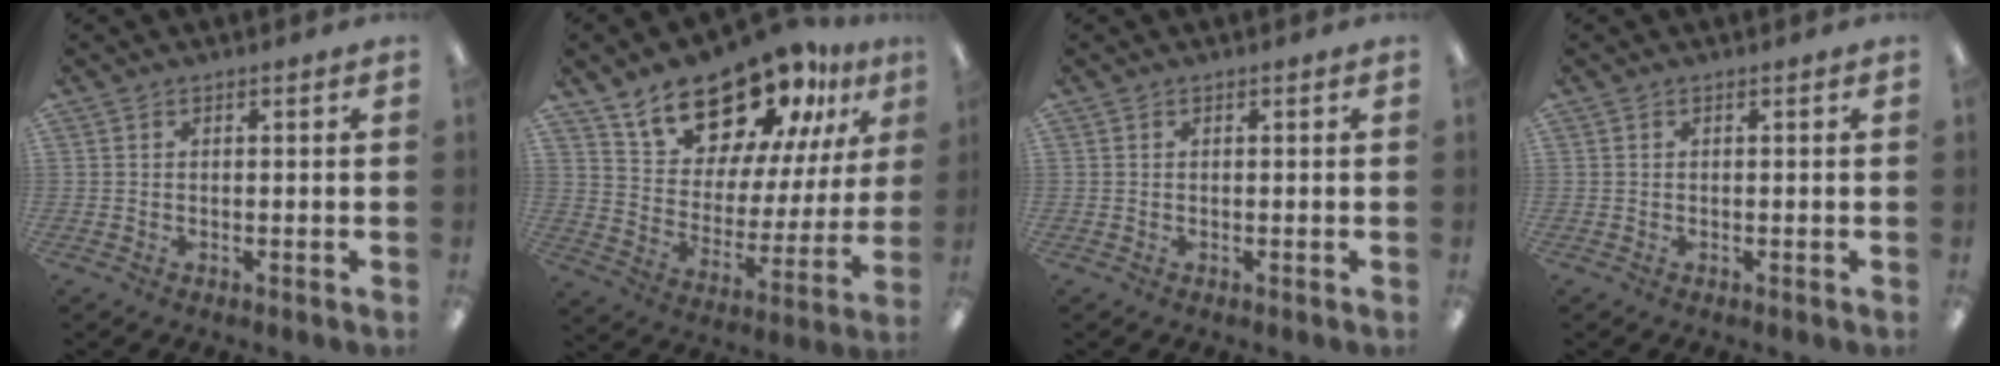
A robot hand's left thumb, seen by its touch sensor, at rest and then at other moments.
{"total": 19.7, "force": [16.1, 8.5, 7.7], "torque": [-0.136, -0.113, 0.286]}
{"total": 0.0}
{"total": 0.0}